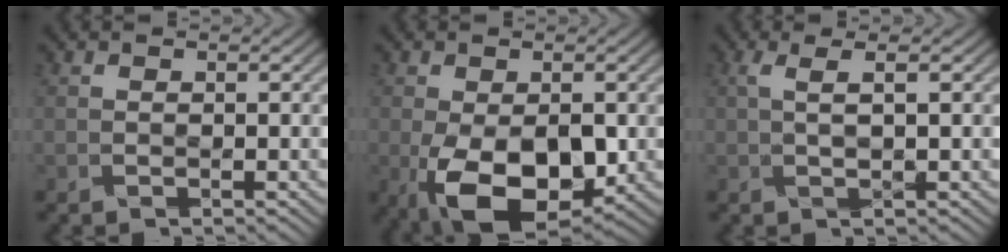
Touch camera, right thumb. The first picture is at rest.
{"total": 13.1, "force": [-3.9, 7.2, 10.3], "torque": [-0.192, -0.029, -0.049]}
{"total": 1.9, "force": [0.5, -0.5, 1.7], "torque": [-0.060, 0.002, 0.026]}